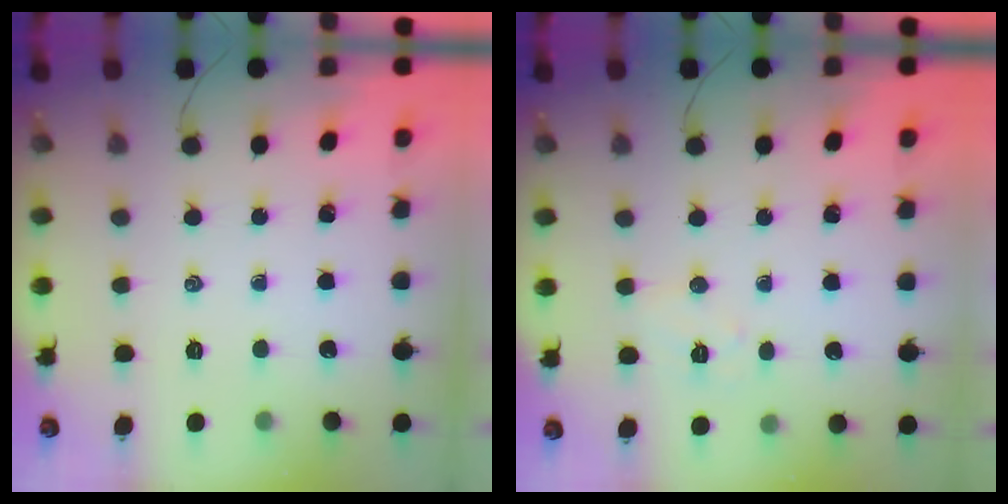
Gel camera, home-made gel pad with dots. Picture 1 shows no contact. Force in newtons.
{"total": 5.4, "press": 5.3, "slide": 1.1}